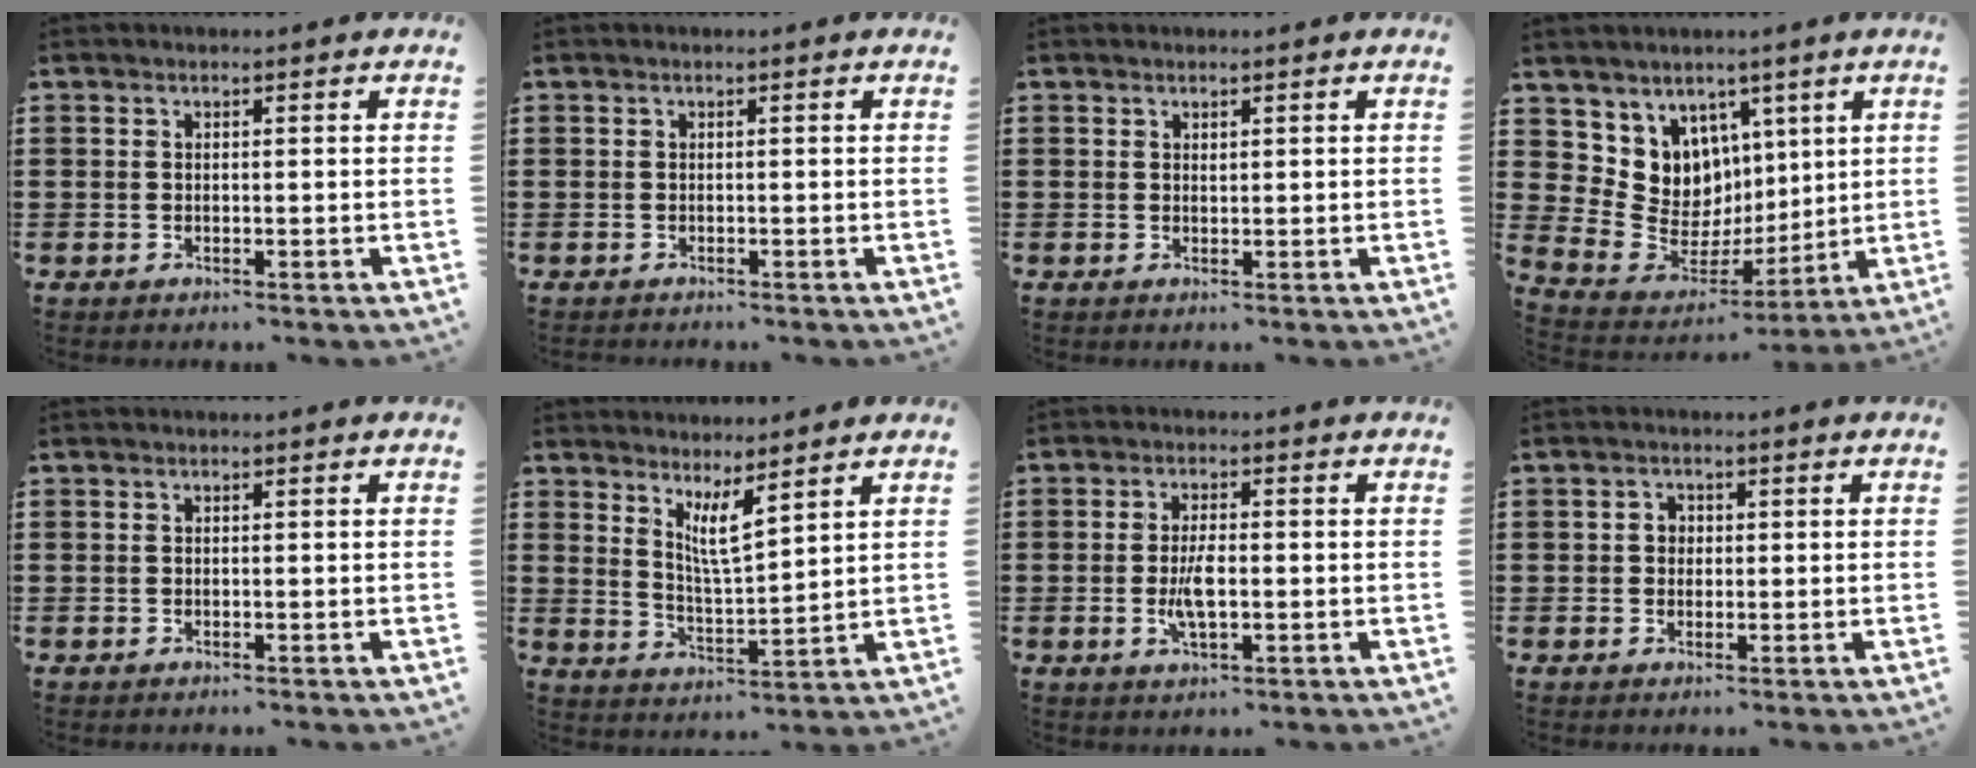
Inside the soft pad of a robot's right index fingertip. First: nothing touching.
{"total": 0.6, "force": [-0.6, 0.0, -0.2], "torque": [0.002, 0.001, -0.013]}
{"total": 0.6, "force": [0.5, 0.3, 0.2], "torque": [-0.006, 0.001, 0.010]}
{"total": 8.8, "force": [3.3, 8.1, 0.5], "torque": [-0.055, -0.046, 0.072]}
{"total": 0.0}
{"total": 5.2, "force": [3.6, 0.5, 3.7], "torque": [-0.083, -0.014, 0.065]}
{"total": 4.6, "force": [-0.7, 1.6, 4.3], "torque": [-0.089, -0.002, -0.017]}
{"total": 1.8, "force": [0.0, 1.6, 0.8], "torque": [-0.019, 0.009, -0.001]}